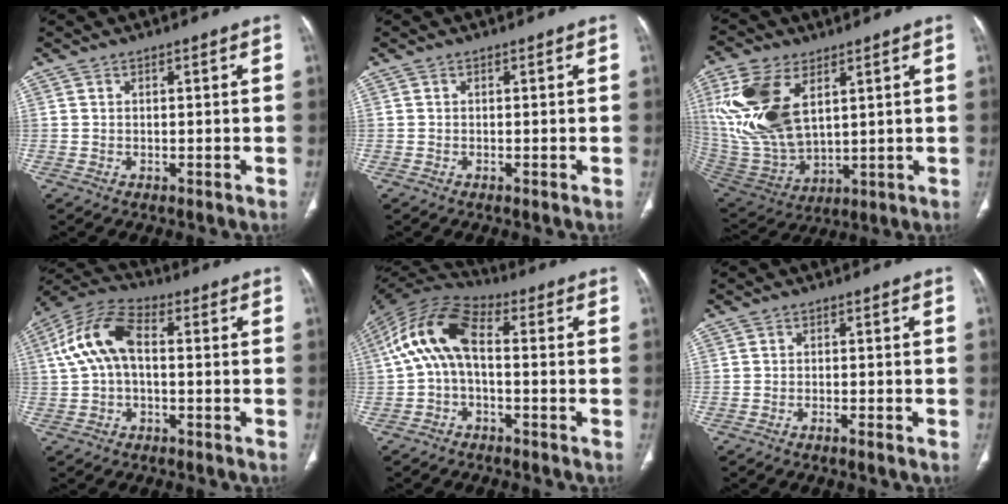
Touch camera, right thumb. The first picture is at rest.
{"total": 0.0}
{"total": 19.4, "force": [6.7, 10.8, 14.6], "torque": [-0.304, -0.027, 0.143]}
{"total": 11.0, "force": [0.8, 6.1, 9.1], "torque": [-0.193, 0.036, 0.007]}
{"total": 12.2, "force": [0.0, 6.2, 10.5], "torque": [-0.205, 0.041, -0.013]}
{"total": 1.3, "force": [-0.9, 0.0, 0.9], "torque": [-0.023, 0.003, -0.019]}